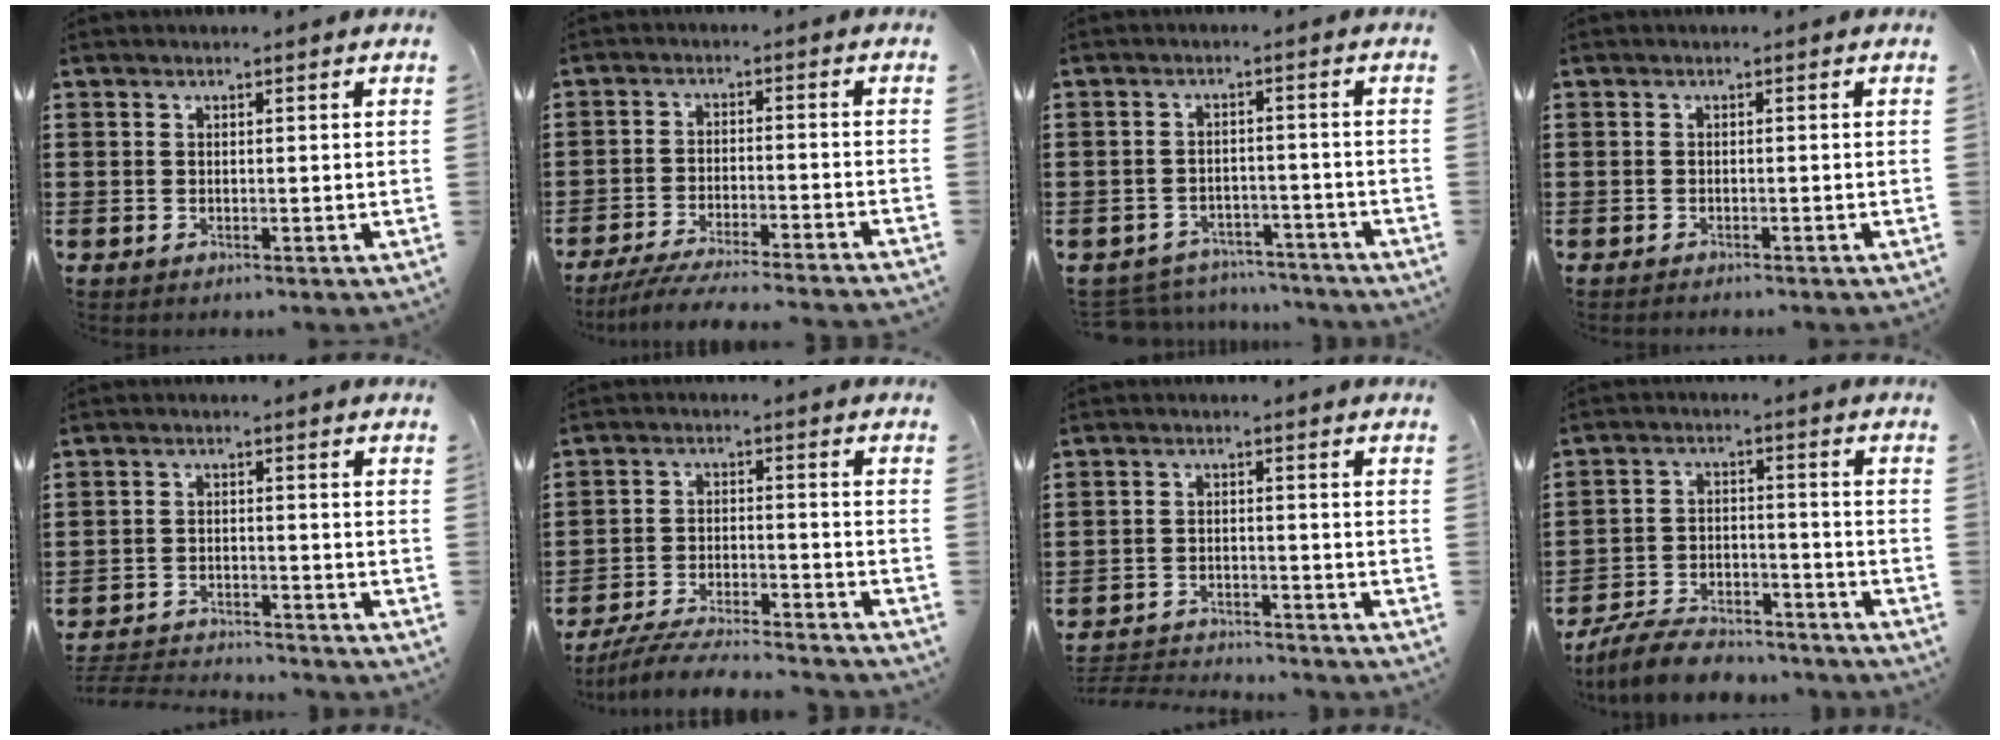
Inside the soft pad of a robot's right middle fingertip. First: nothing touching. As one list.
[{"total": 5.2, "force": [-4.9, -0.1, 1.7], "torque": [-0.035, -0.011, -0.096]}, {"total": 4.2, "force": [-4.1, 0.8, 0.0], "torque": [-0.014, 0.003, -0.089]}, {"total": 0.6, "force": [-0.6, 0.0, 0.0], "torque": [-0.002, 0.000, -0.013]}, {"total": 3.2, "force": [-3.2, 0.3, 0.2], "torque": [-0.008, 0.002, -0.069]}, {"total": 6.3, "force": [-6.0, 0.3, 1.9], "torque": [-0.040, -0.006, -0.116]}, {"total": 3.0, "force": [-3.0, 0.3, 0.0], "torque": [-0.007, 0.001, -0.065]}, {"total": 7.7, "force": [-7.1, 1.7, 2.4], "torque": [-0.049, 0.014, -0.137]}]